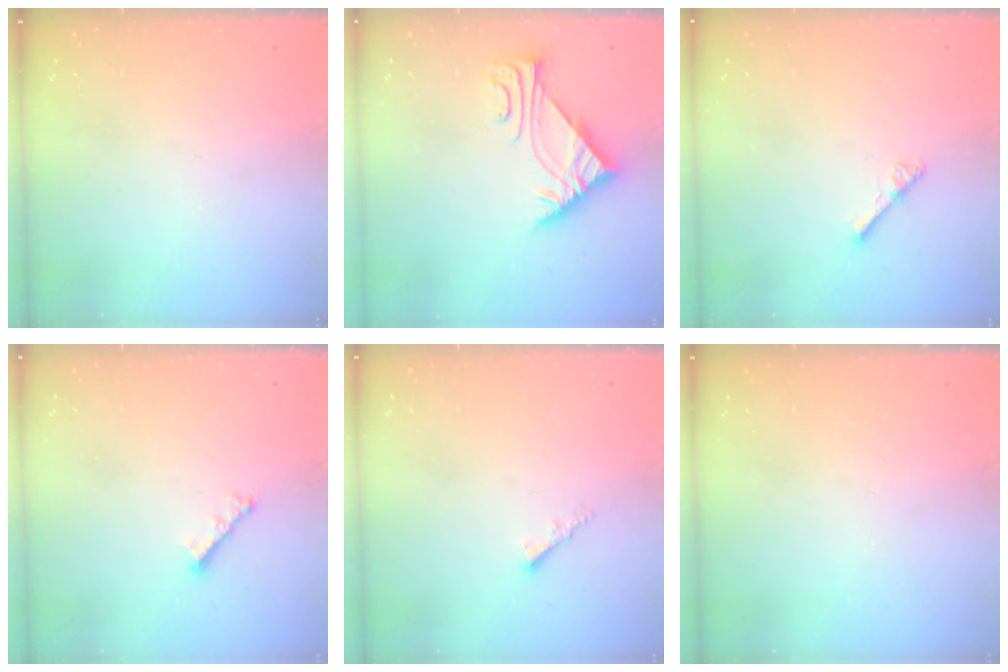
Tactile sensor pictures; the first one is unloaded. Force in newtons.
{"total": 6.2, "press": 6.2, "slide": 0.2}
{"total": 3.3, "press": 3.3, "slide": 0.4}
{"total": 2.8, "press": 2.7, "slide": 0.6}
{"total": 1.9, "press": 1.9, "slide": 0.4}
{"total": 0.0}